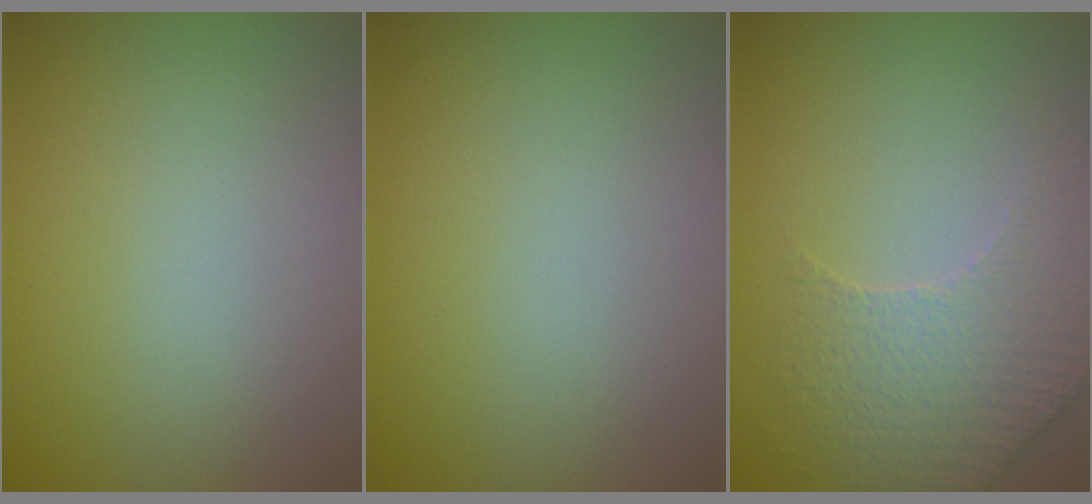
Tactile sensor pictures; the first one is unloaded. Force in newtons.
{"total": 0.0}
{"total": 3.1, "press": 3.0, "slide": 1.0}